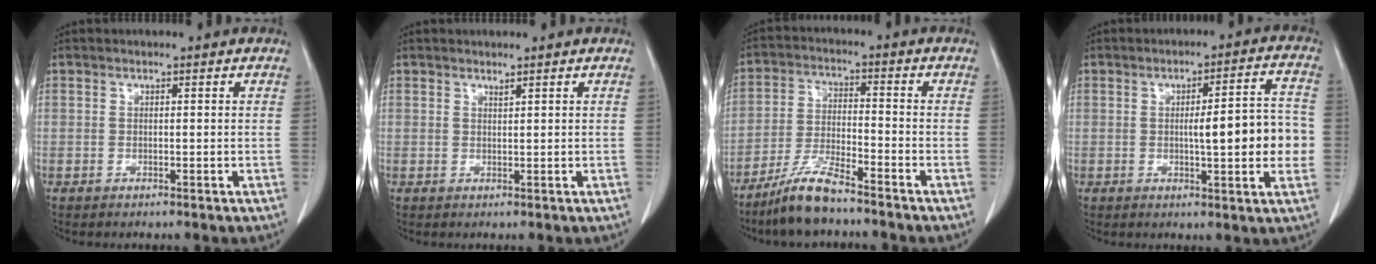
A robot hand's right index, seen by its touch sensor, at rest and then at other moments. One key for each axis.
{"total": 0.6, "fx": 0.5, "fy": -0.1, "fz": 0.2, "tx": -0.010, "ty": -0.006, "tz": 0.013}
{"total": 7.9, "fx": -6.5, "fy": 0.7, "fz": 4.5, "tx": -0.096, "ty": -0.021, "tz": -0.128}
{"total": 10.3, "fx": -0.8, "fy": 1.7, "fz": 10.1, "tx": -0.129, "ty": 0.017, "tz": -0.010}